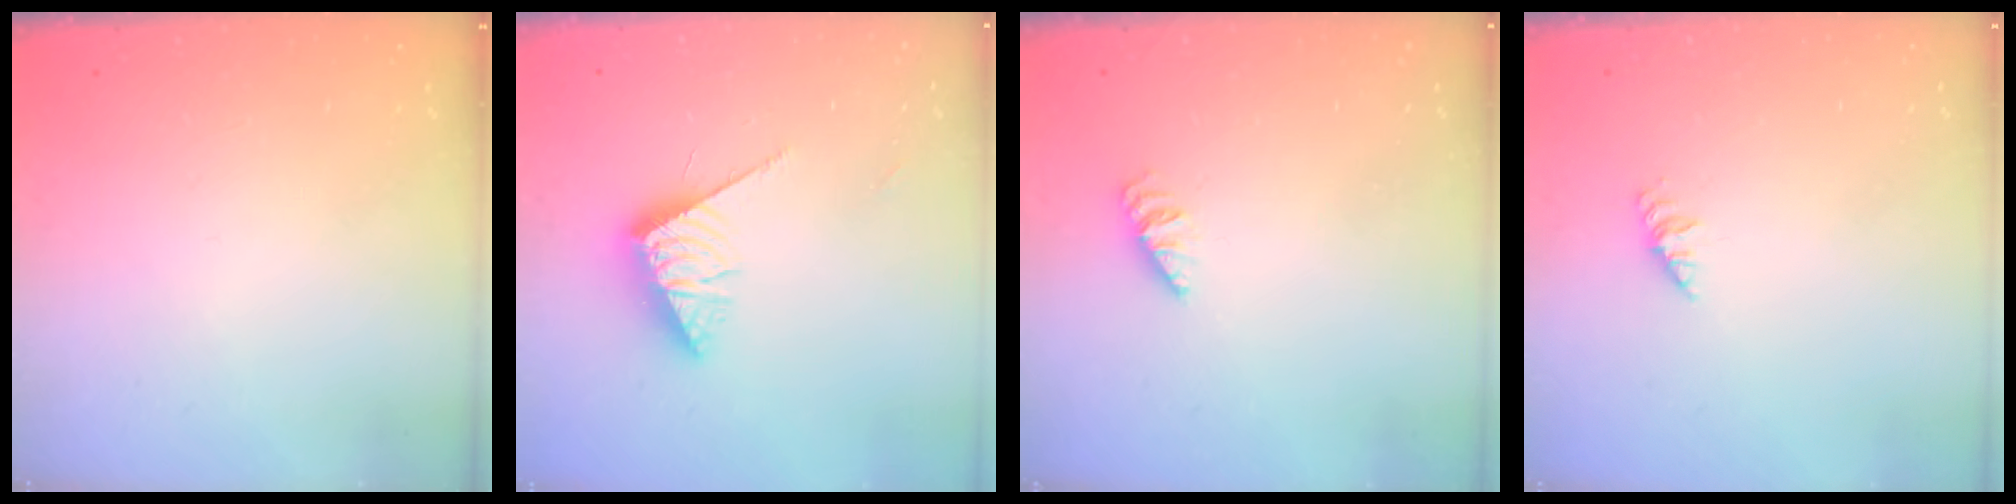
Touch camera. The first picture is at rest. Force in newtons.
{"total": 9.6, "press": 9.6, "slide": 0.2}
{"total": 0.6, "press": 0.5, "slide": 0.2}
{"total": 1.9, "press": 1.9, "slide": 0.3}